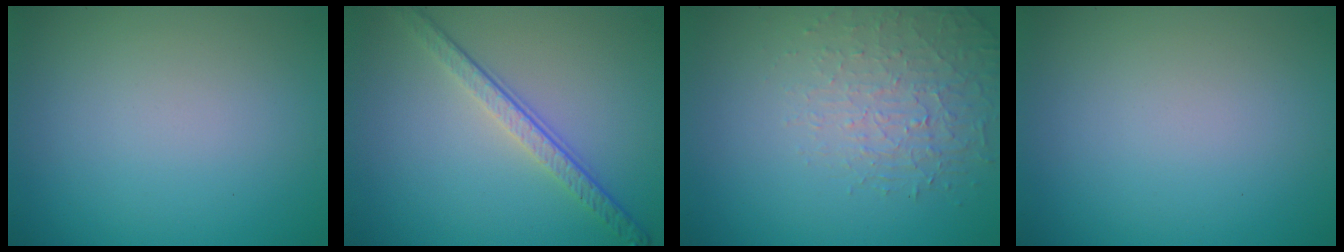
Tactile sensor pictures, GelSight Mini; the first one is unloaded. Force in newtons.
{"total": 4.0, "press": 2.8, "slide": 2.8}
{"total": 1.9, "press": 1.4, "slide": 1.3}
{"total": 0.0}